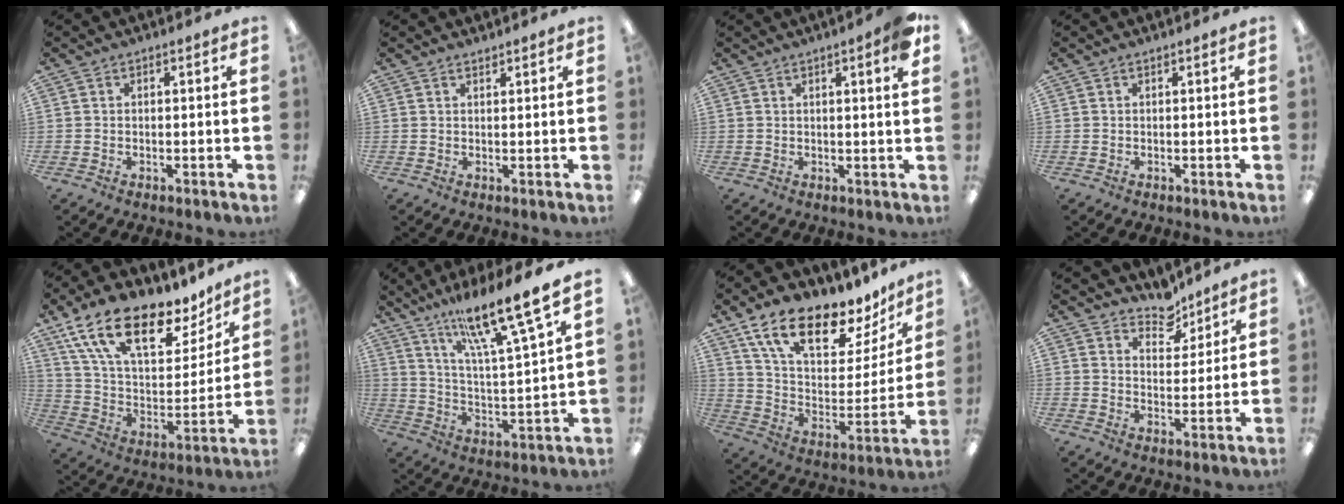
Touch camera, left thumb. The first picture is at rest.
{"total": 1.0, "force": [1.0, 0.1, 0.0], "torque": [-0.001, -0.002, 0.020]}
{"total": 5.6, "force": [2.9, 0.8, 4.7], "torque": [-0.063, -0.009, 0.042]}
{"total": 0.0}
{"total": 21.9, "force": [13.9, 10.0, 13.6], "torque": [-0.240, -0.074, 0.249]}
{"total": 16.8, "force": [13.8, 1.4, 9.5], "torque": [-0.165, -0.091, 0.226]}
{"total": 19.8, "force": [13.7, 8.4, 11.5], "torque": [-0.195, -0.086, 0.240]}
{"total": 7.3, "force": [6.5, 3.2, 1.2], "torque": [-0.008, -0.049, 0.118]}